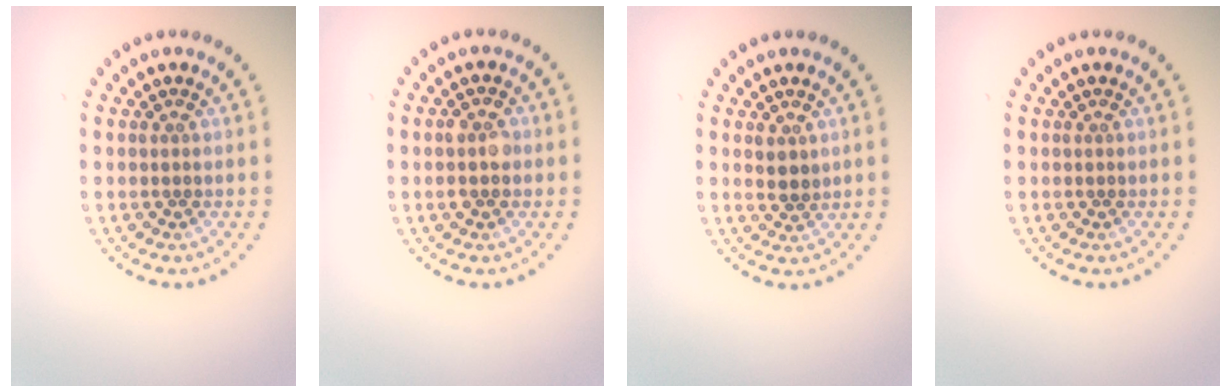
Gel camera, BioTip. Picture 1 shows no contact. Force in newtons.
{"total": 2.0, "press": 2.0, "slide": 0.2}
{"total": 1.4, "press": 1.3, "slide": 0.7}
{"total": 0.0}